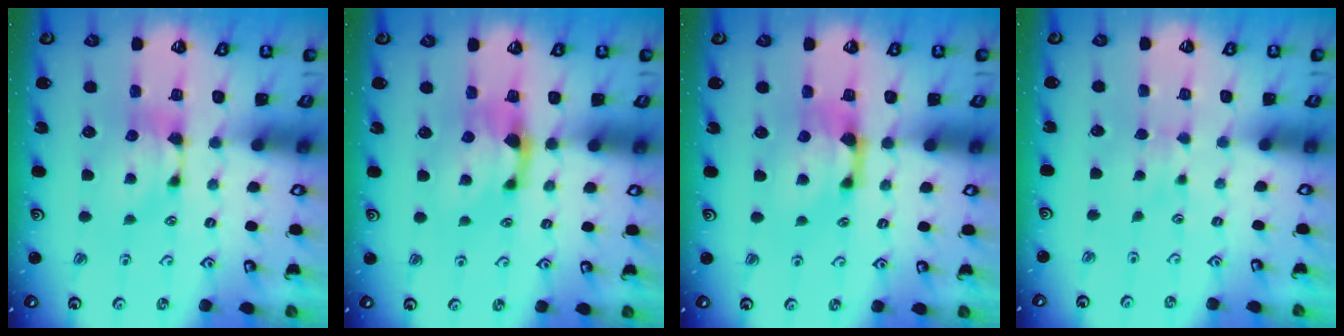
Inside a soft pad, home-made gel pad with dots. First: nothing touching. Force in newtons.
{"total": 1.4, "press": 0.6, "slide": 1.2}
{"total": 1.5, "press": 0.7, "slide": 1.3}
{"total": 2.5, "press": 2.5, "slide": 0.5}